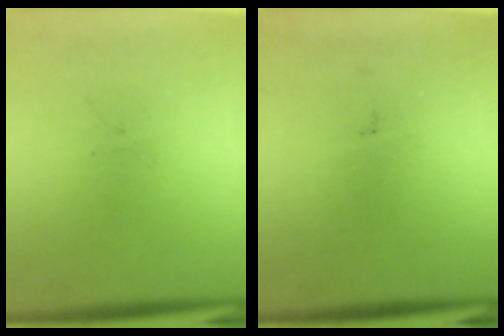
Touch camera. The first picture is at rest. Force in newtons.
{"total": 0.0}